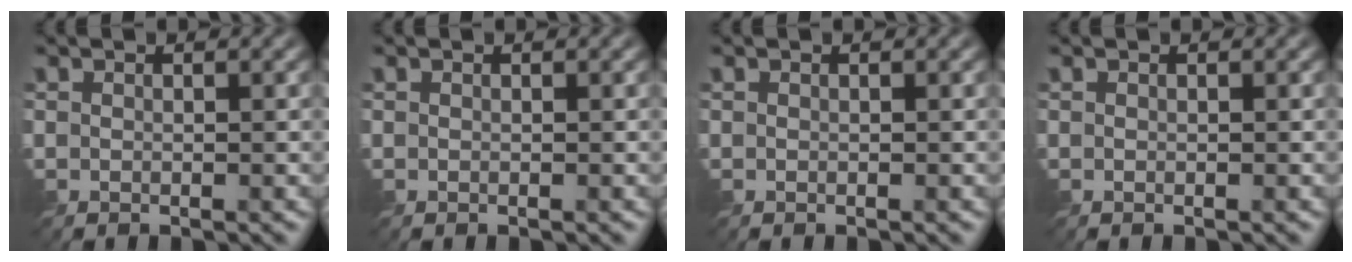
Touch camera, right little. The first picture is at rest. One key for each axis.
{"total": 0.0}
{"total": 0.0}
{"total": 0.0}